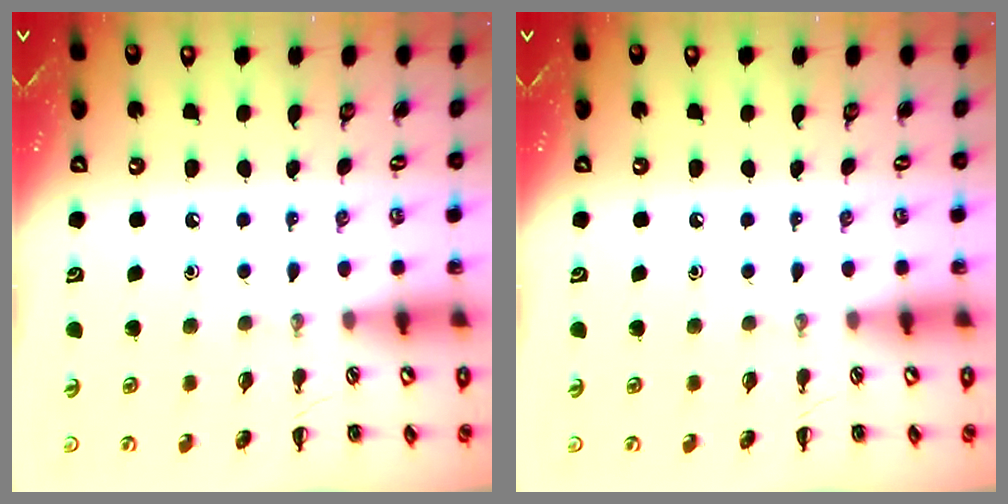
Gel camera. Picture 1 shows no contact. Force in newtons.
{"total": 0.0}